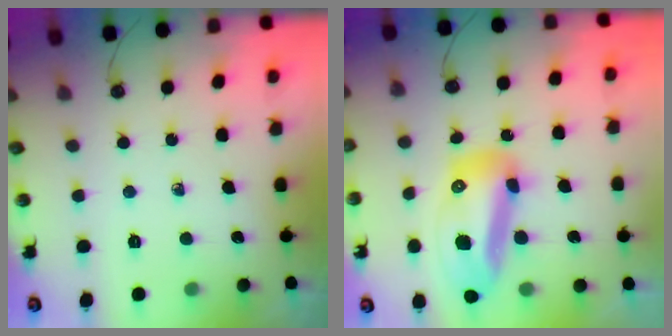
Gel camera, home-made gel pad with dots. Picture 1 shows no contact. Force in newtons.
{"total": 15.8, "press": 15.7, "slide": 1.9}